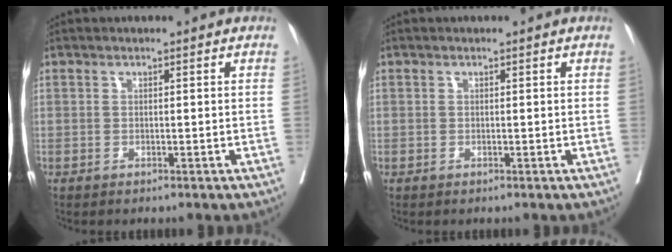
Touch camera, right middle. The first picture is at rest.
{"total": 0.0}